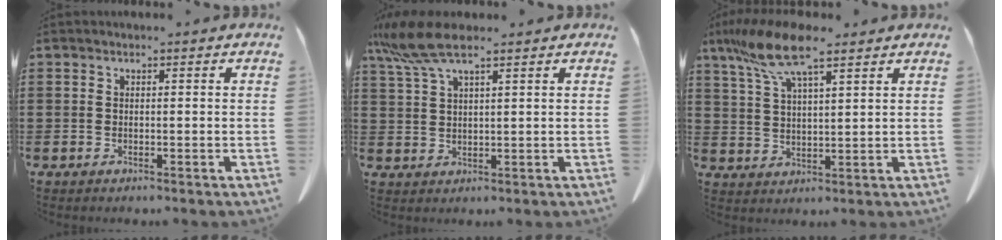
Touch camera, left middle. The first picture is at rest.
{"total": 7.6, "force": [5.3, 1.5, 5.2], "torque": [-0.127, -0.011, 0.093]}
{"total": 9.9, "force": [6.8, 2.2, 6.9], "torque": [-0.156, -0.012, 0.121]}